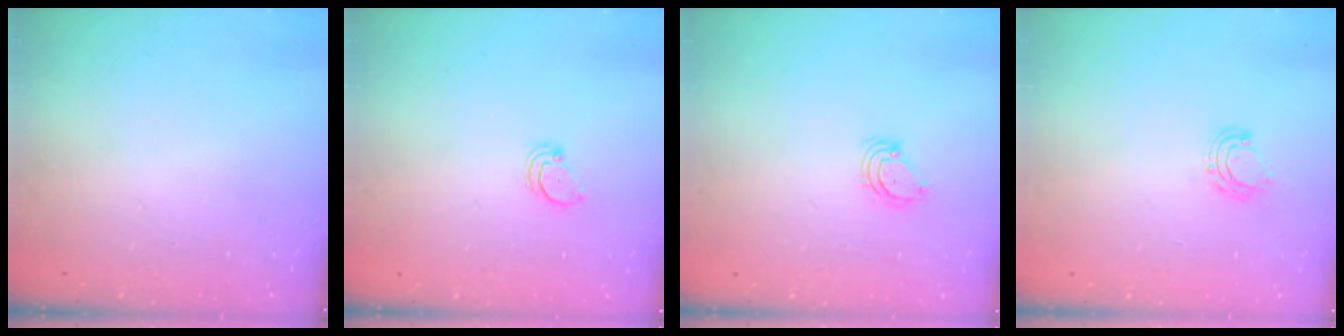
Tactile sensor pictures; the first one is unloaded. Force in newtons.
{"total": 2.0, "press": 2.0, "slide": 0.2}
{"total": 3.8, "press": 3.8, "slide": 0.2}
{"total": 6.6, "press": 6.6, "slide": 0.7}